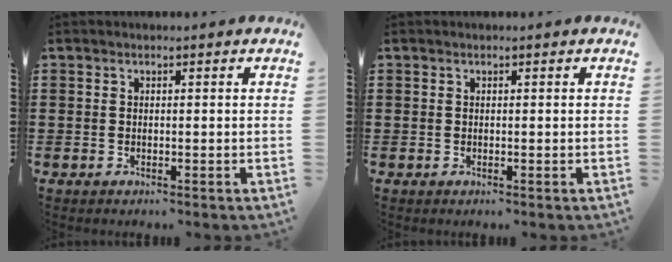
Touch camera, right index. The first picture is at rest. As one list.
[{"total": 0.0}]